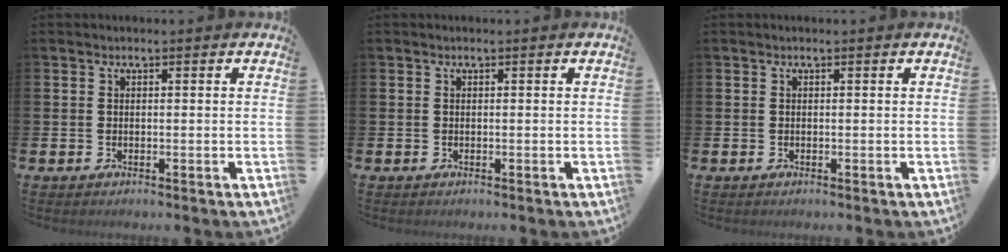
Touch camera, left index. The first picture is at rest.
{"total": 0.0}
{"total": 0.0}